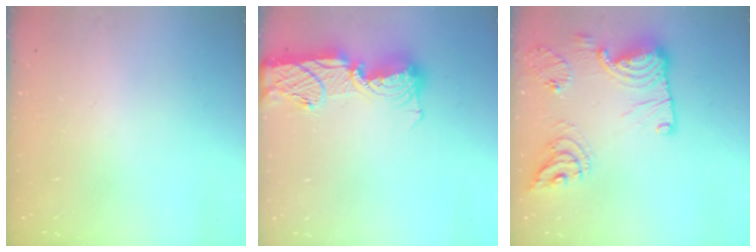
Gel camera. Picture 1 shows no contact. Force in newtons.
{"total": 17.0, "press": 16.3, "slide": 4.7}
{"total": 19.2, "press": 19.2, "slide": 1.1}